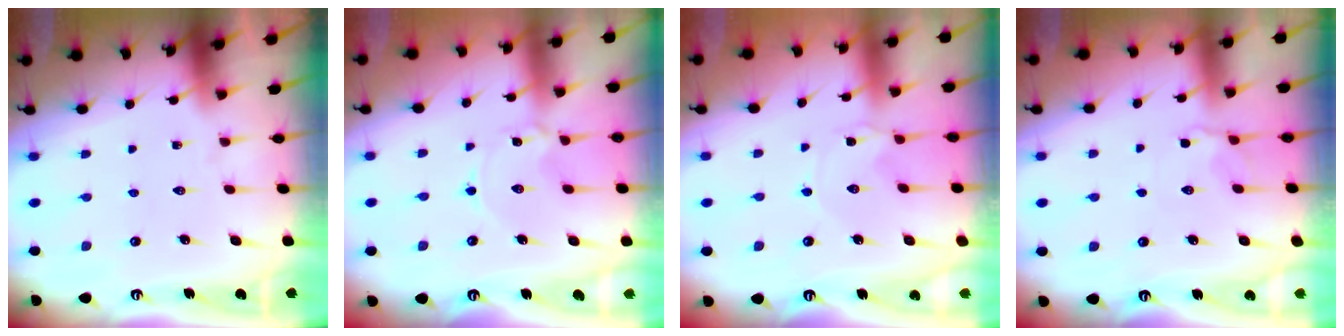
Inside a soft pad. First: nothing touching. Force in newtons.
{"total": 0.7, "press": 0.6, "slide": 0.1}
{"total": 1.4, "press": 1.4, "slide": 0.3}
{"total": 2.8, "press": 2.6, "slide": 1.1}